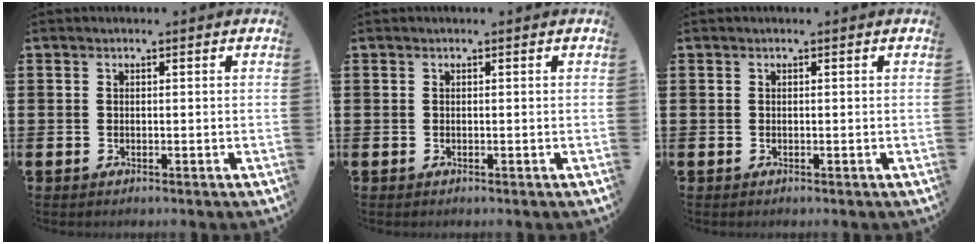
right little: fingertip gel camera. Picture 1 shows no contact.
{"total": 0.0}
{"total": 0.0}